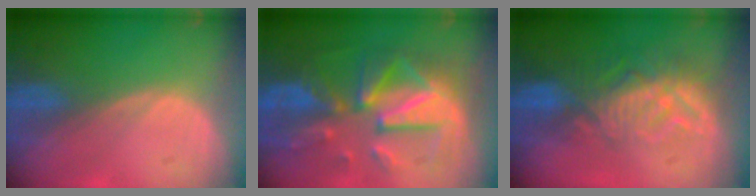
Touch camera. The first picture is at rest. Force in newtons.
{"total": 12.1, "press": 12.0, "slide": 1.3}
{"total": 9.3, "press": 8.1, "slide": 4.5}